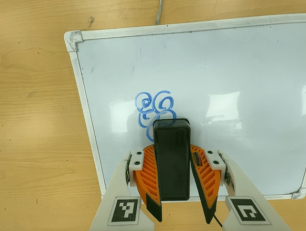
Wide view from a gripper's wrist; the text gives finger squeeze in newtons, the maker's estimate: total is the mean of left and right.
{"total": 11.9, "left": 13.1, "right": 10.6}